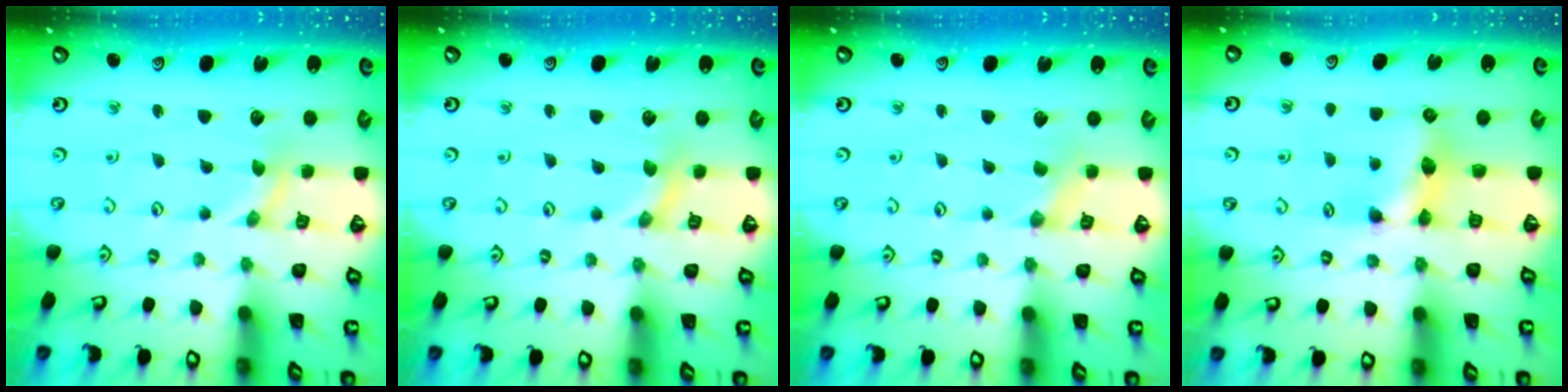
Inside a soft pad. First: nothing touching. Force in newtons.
{"total": 0.0}
{"total": 0.7, "press": 0.7, "slide": 0.2}
{"total": 9.8, "press": 9.8, "slide": 0.3}